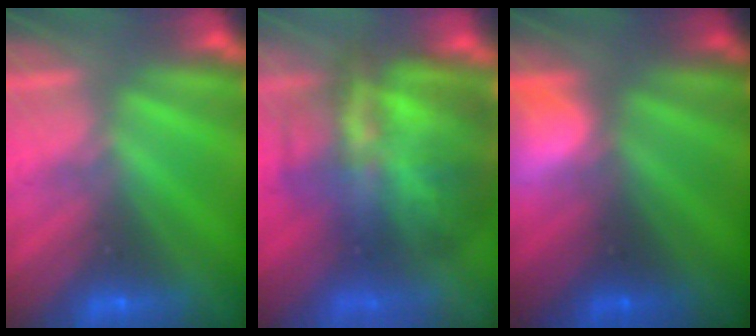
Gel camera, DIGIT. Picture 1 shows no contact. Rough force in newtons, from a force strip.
{"total": 10.2}
{"total": 2.6}